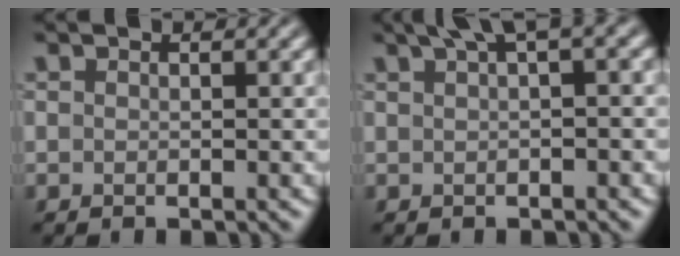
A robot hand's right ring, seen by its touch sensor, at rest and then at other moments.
{"total": 2.9, "force": [1.5, 0.3, 2.5], "torque": [-0.030, 0.014, 0.020]}